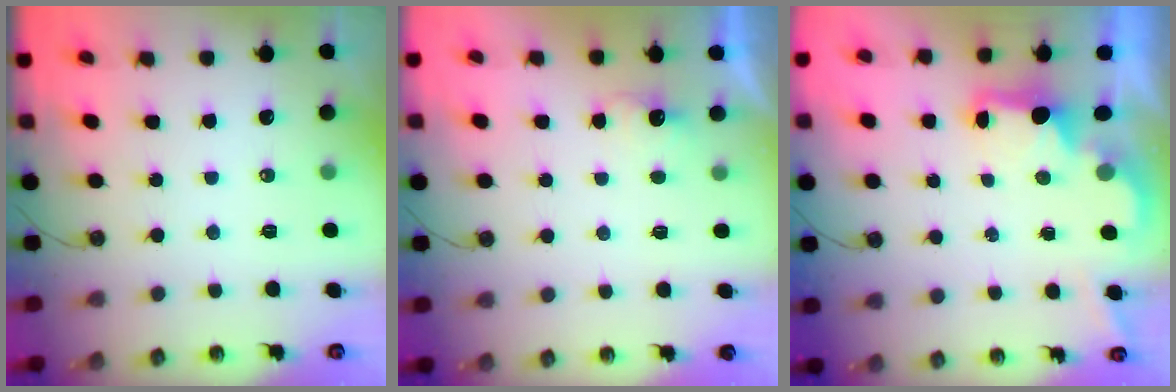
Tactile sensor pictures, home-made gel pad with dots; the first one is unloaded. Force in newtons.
{"total": 2.3, "press": 2.1, "slide": 0.9}
{"total": 2.1, "press": 1.9, "slide": 0.8}